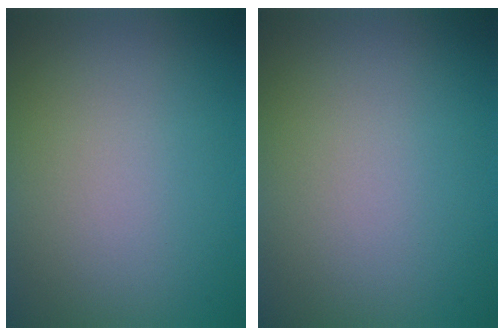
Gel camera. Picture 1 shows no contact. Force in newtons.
{"total": 0.0}